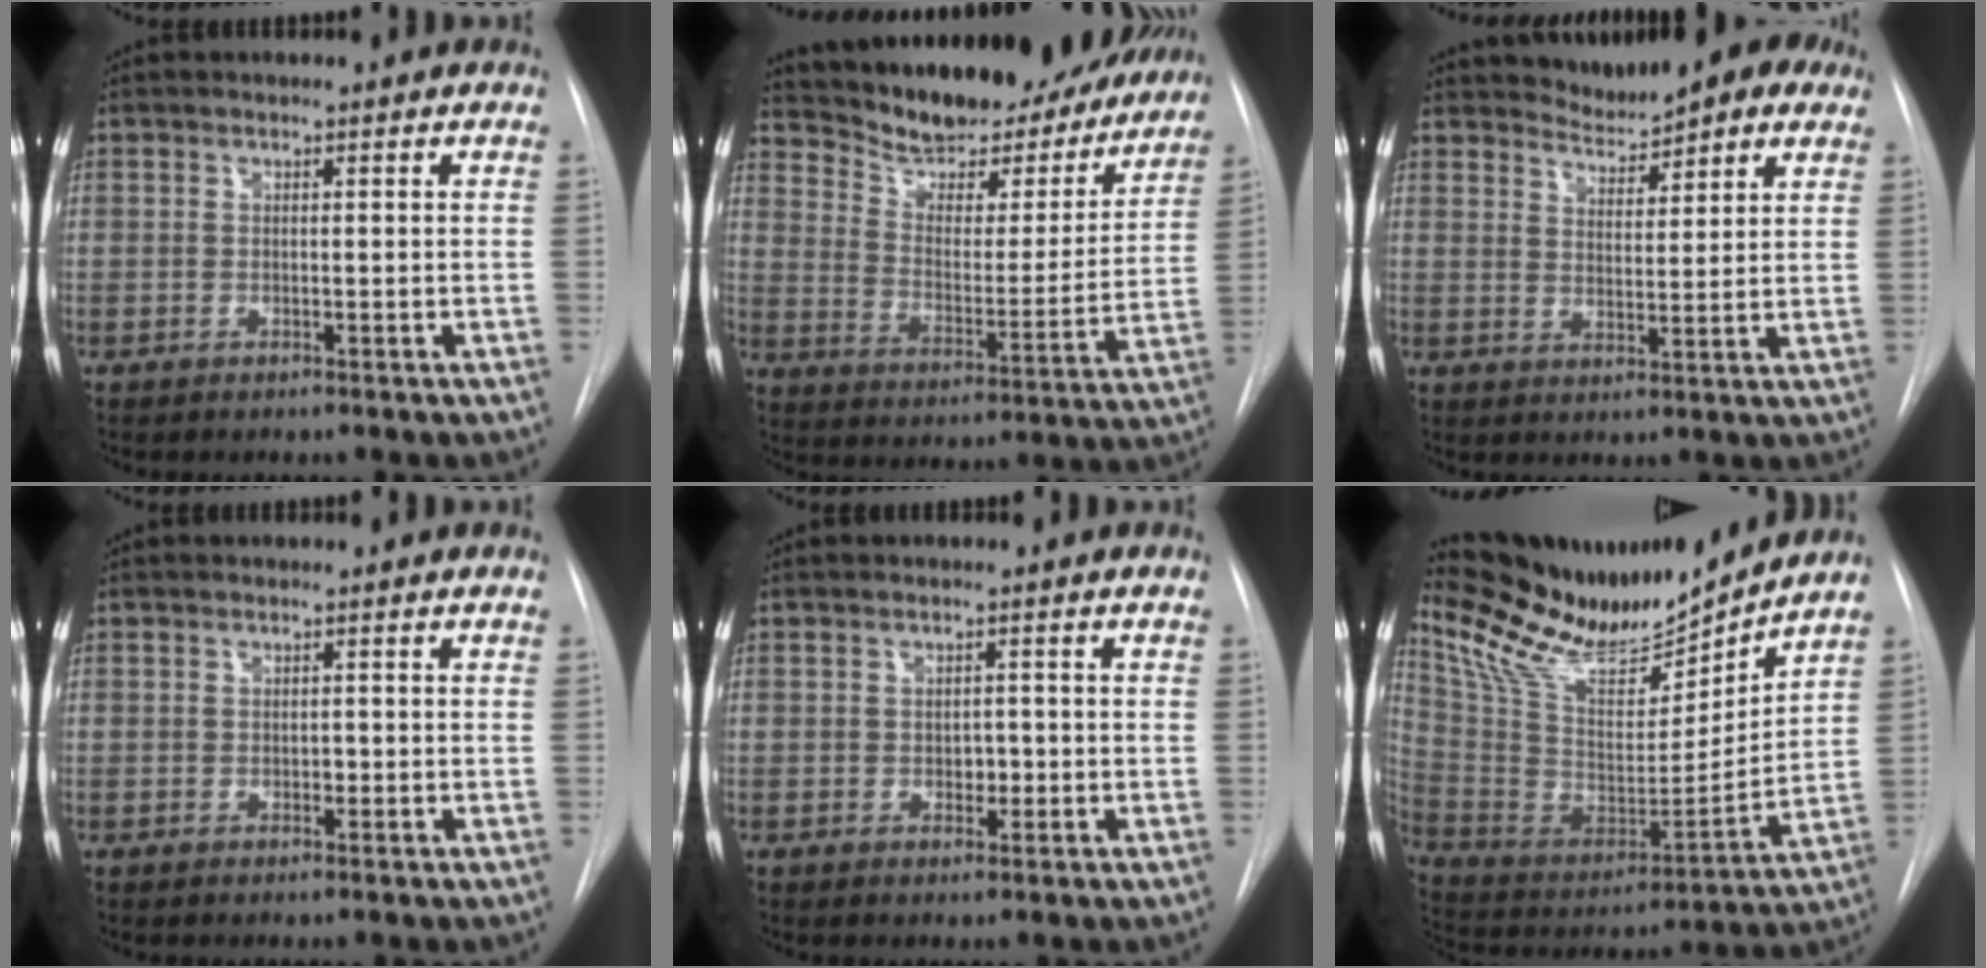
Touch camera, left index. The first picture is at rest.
{"total": 21.2, "force": [19.4, 5.6, 6.6], "torque": [-0.103, -0.022, 0.276]}
{"total": 8.2, "force": [7.3, 2.6, 2.7], "torque": [-0.030, -0.001, 0.094]}
{"total": 0.8, "force": [-0.5, 0.5, 0.5], "torque": [-0.007, -0.003, -0.008]}
{"total": 1.9, "force": [-0.7, 1.2, 1.2], "torque": [-0.016, -0.002, -0.008]}
{"total": 18.6, "force": [17.4, 2.0, 6.4], "torque": [-0.135, -0.042, 0.308]}